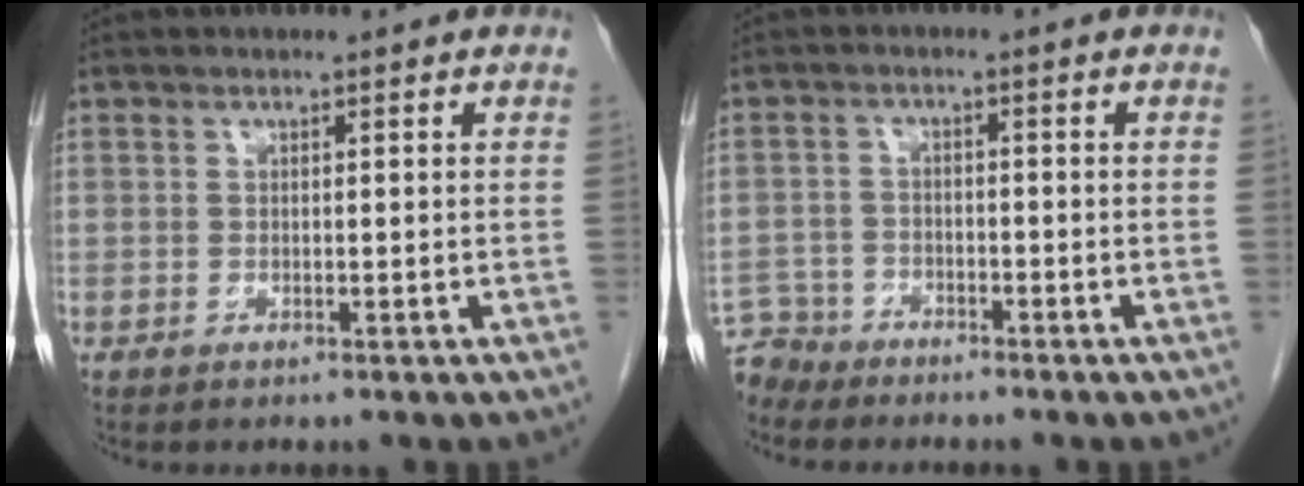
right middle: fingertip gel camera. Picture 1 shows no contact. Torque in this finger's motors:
{"motor_torque": [0.12, -0.31, -0.01, -0.08]}